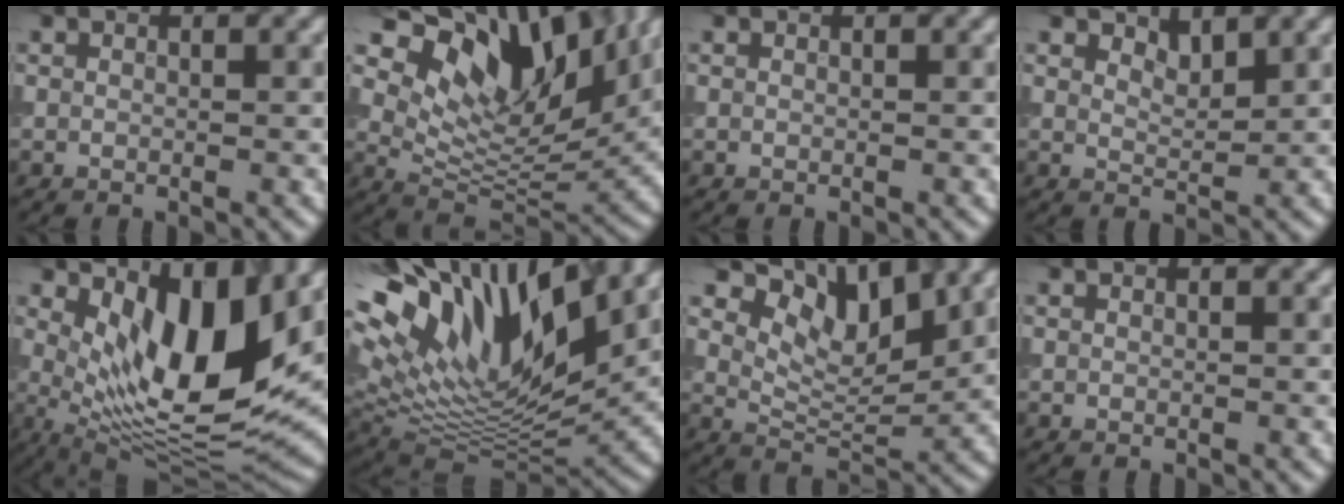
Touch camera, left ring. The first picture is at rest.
{"total": 12.8, "force": [6.9, 6.3, 8.7], "torque": [-0.154, 0.000, 0.129]}
{"total": 0.0}
{"total": 1.8, "force": [1.6, 0.4, 0.6], "torque": [-0.013, -0.004, 0.028]}
{"total": 11.0, "force": [3.1, 3.8, 9.8], "torque": [-0.166, -0.020, 0.059]}
{"total": 16.0, "force": [8.7, 6.4, 11.8], "torque": [-0.234, 0.032, 0.155]}
{"total": 6.5, "force": [4.1, 2.8, 4.3], "torque": [-0.071, -0.002, 0.067]}
{"total": 0.0}